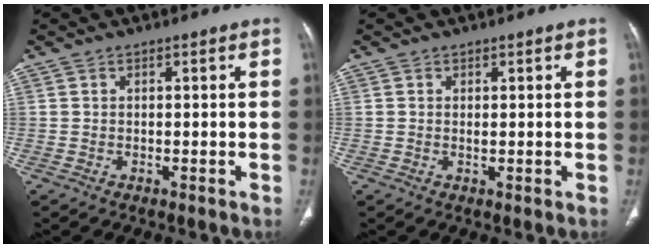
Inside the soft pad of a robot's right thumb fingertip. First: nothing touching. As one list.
[{"total": 0.6, "force": [0.2, 0.2, 0.6], "torque": [-0.015, -0.004, 0.004]}]